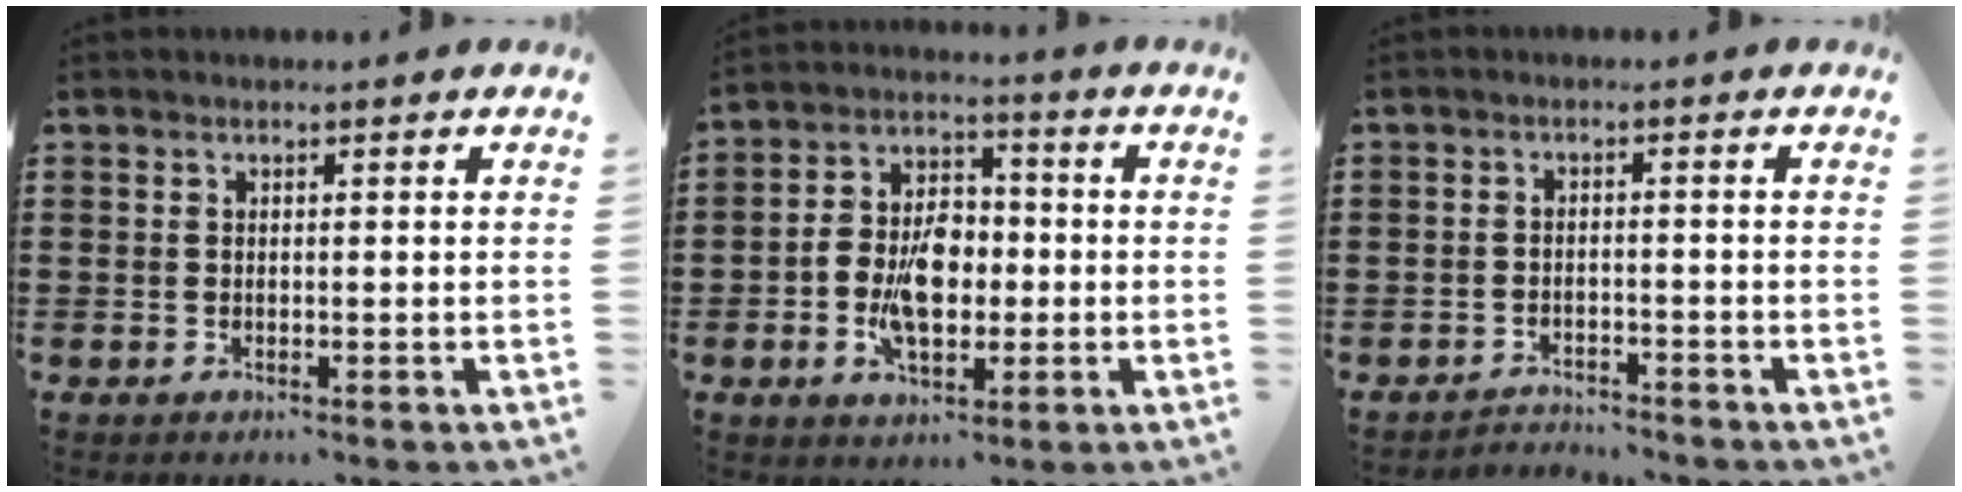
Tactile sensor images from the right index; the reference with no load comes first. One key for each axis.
{"total": 8.6, "fx": -1.6, "fy": 5.5, "fz": 6.5, "tx": -0.137, "ty": 0.005, "tz": -0.034}
{"total": 2.5, "fx": -2.5, "fy": 0.1, "fz": -0.2, "tx": -0.005, "ty": -0.001, "tz": -0.055}